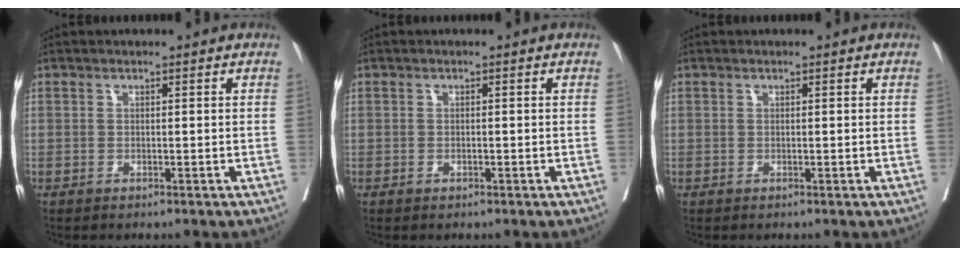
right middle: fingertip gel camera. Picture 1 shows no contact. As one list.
[{"total": 0.6, "force": [-0.3, 0.4, 0.3], "torque": [-0.007, 0.001, -0.004]}, {"total": 0.0}]